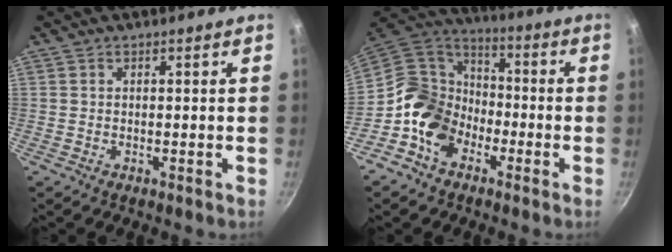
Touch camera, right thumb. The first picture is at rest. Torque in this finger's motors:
{"motor_torque": [2.27, 1.67, 0.74, -0.95, 0.10]}